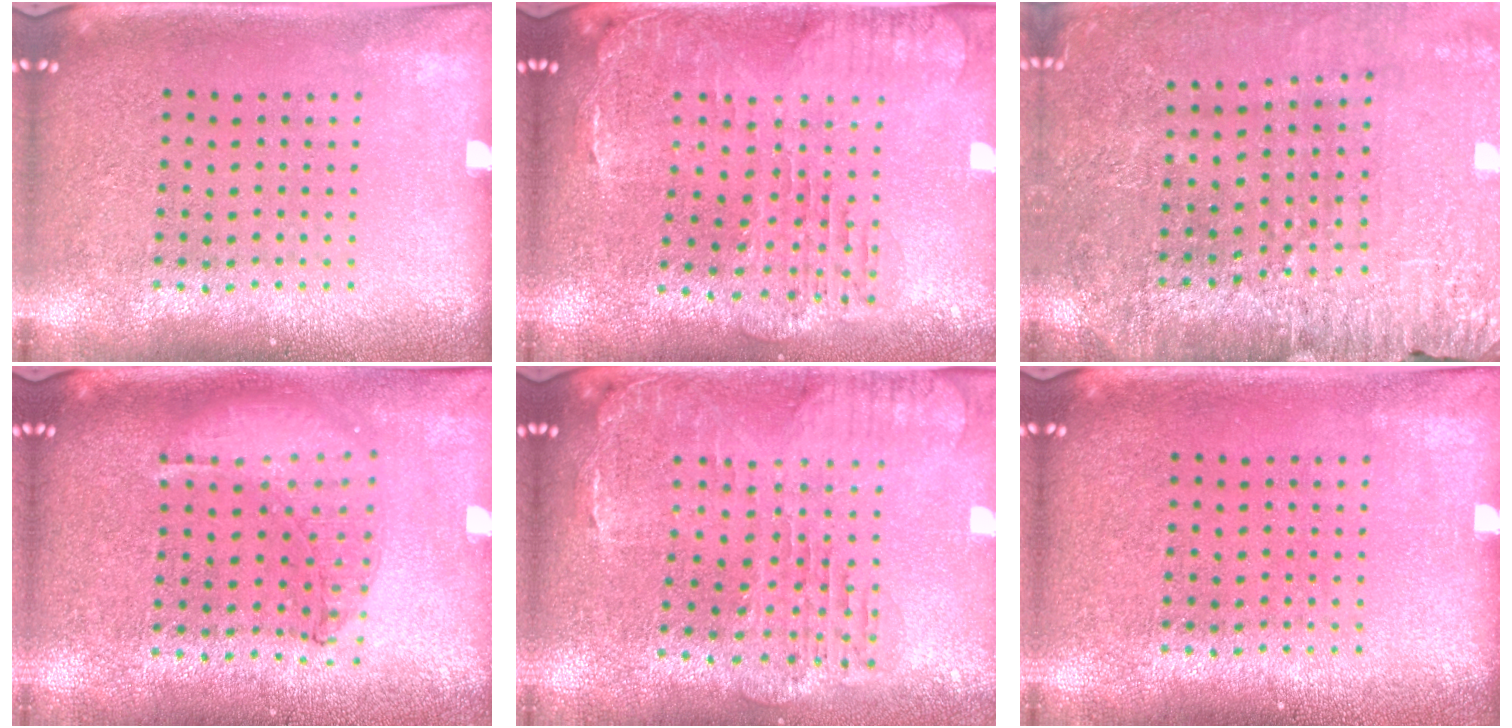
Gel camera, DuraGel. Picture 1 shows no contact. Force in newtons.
{"total": 1.4, "press": 1.4, "slide": 0.4}
{"total": 2.9, "press": 2.9, "slide": 0.3}
{"total": 0.9, "press": 0.9, "slide": 0.3}
{"total": 1.4, "press": 1.4, "slide": 0.4}
{"total": 0.0}